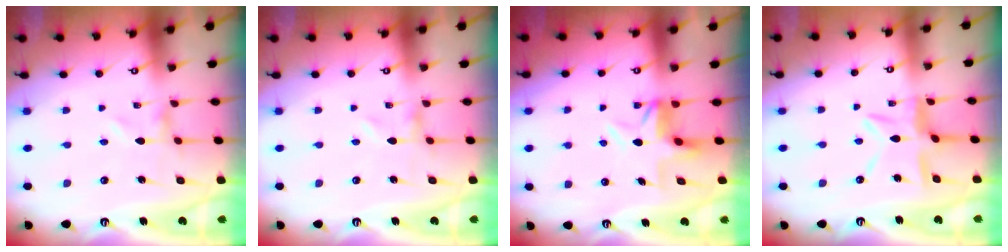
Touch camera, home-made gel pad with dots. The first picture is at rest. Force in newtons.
{"total": 0.0}
{"total": 4.6, "press": 4.5, "slide": 0.2}
{"total": 10.6, "press": 10.6, "slide": 0.9}